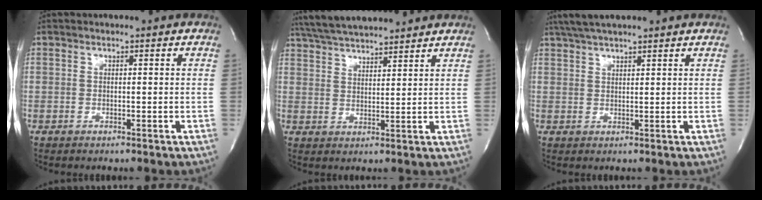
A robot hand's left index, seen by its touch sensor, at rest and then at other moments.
{"total": 13.2, "force": [12.1, 1.6, 5.3], "torque": [-0.099, 0.032, 0.193]}
{"total": 8.2, "force": [6.9, 0.6, 4.3], "torque": [-0.075, 0.039, 0.108]}